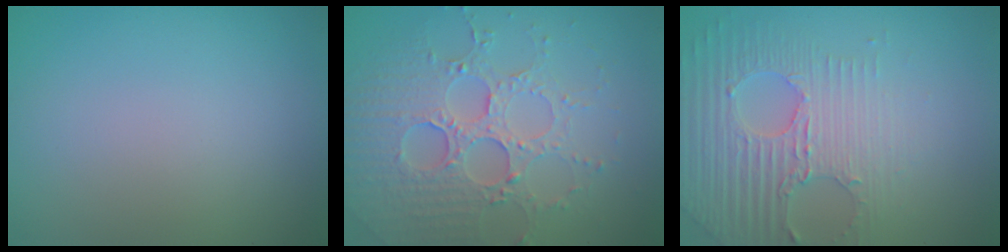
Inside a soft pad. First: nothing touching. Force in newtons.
{"total": 5.1, "press": 4.5, "slide": 2.3}
{"total": 4.7, "press": 4.2, "slide": 1.9}